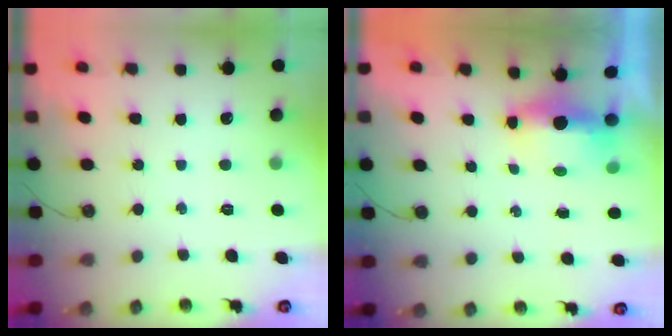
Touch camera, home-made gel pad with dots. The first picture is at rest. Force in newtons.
{"total": 5.3, "press": 4.9, "slide": 2.1}